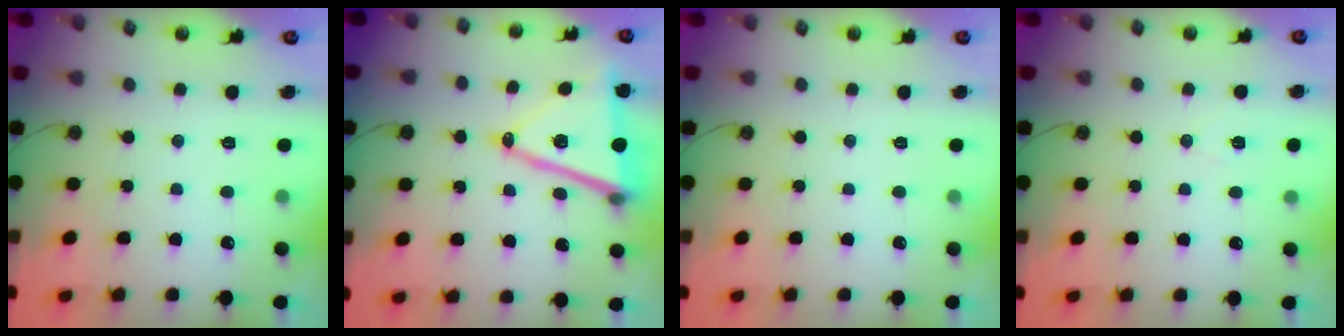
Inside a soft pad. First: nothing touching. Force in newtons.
{"total": 16.0, "press": 15.5, "slide": 3.9}
{"total": 0.0}
{"total": 6.7, "press": 5.0, "slide": 4.4}